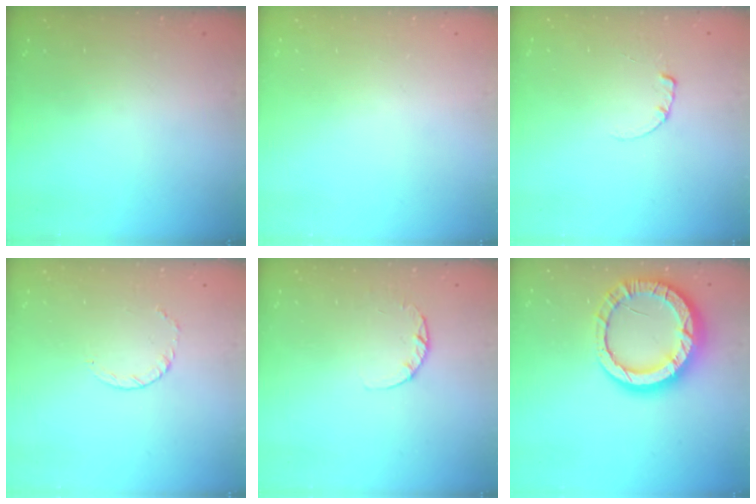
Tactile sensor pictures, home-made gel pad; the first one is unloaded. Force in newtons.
{"total": 0.0}
{"total": 0.6, "press": 0.6, "slide": 0.1}
{"total": 3.2, "press": 3.2, "slide": 0.4}
{"total": 2.6, "press": 2.5, "slide": 0.4}
{"total": 17.0, "press": 16.9, "slide": 1.6}